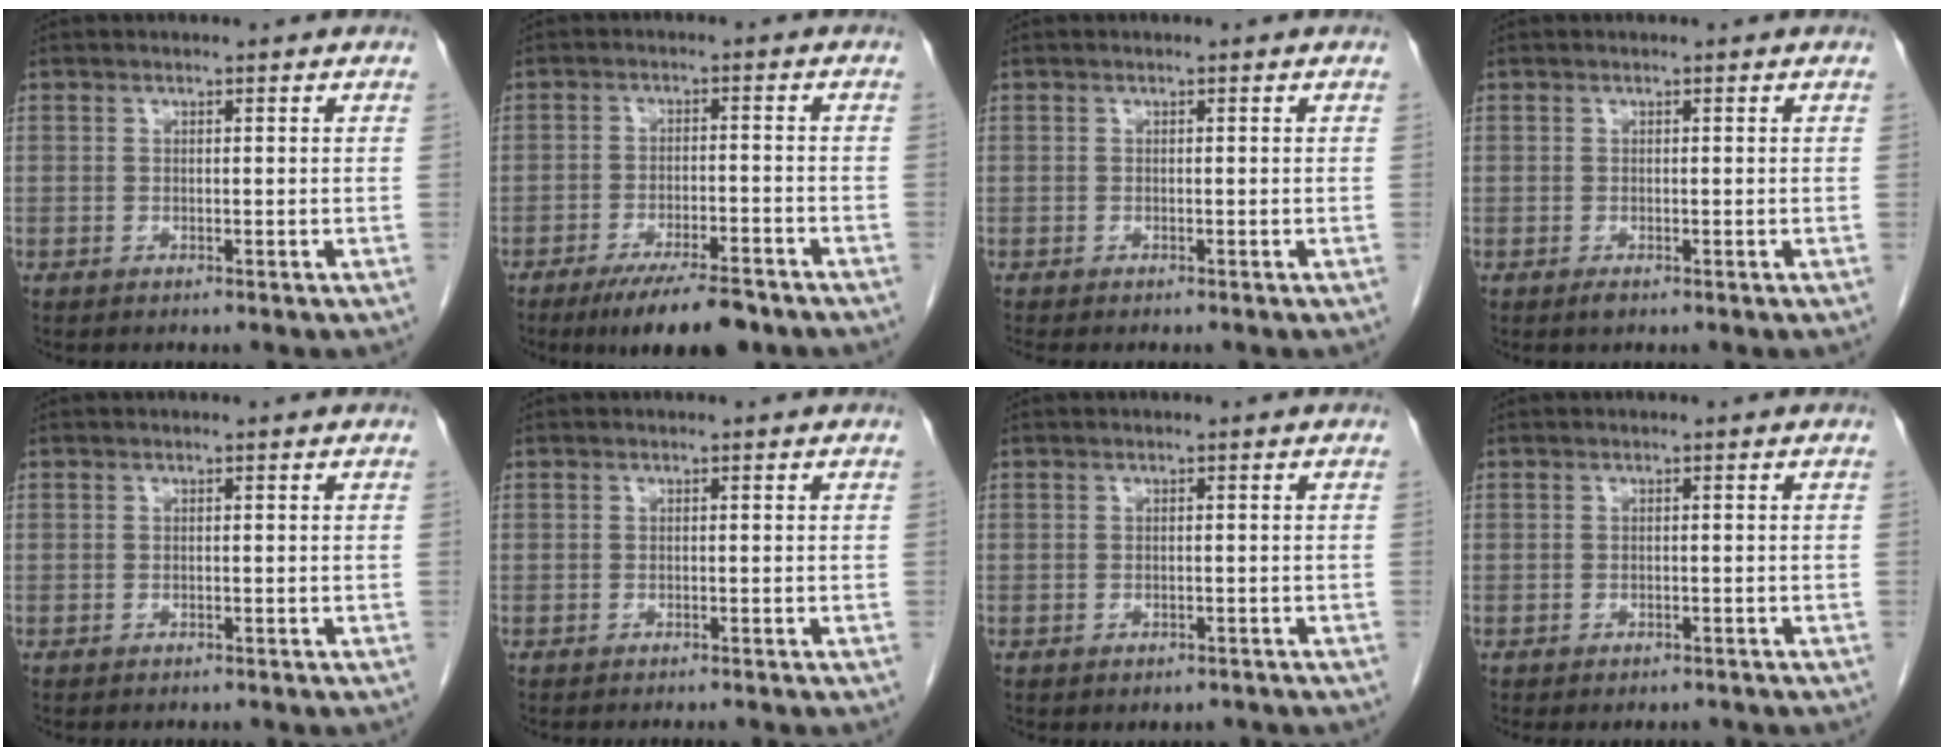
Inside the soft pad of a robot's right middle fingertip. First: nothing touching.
{"total": 9.7, "force": [-7.4, 2.0, 5.9], "torque": [-0.086, -0.015, -0.119]}
{"total": 2.4, "force": [-2.1, 0.4, 1.0], "torque": [-0.010, -0.003, -0.024]}
{"total": 0.7, "force": [-0.5, 0.2, 0.4], "torque": [-0.007, -0.001, -0.005]}
{"total": 3.0, "force": [-2.7, 0.8, 1.0], "torque": [-0.011, -0.003, -0.030]}
{"total": 3.1, "force": [-2.9, -0.1, 0.9], "torque": [-0.004, -0.005, -0.037]}
{"total": 1.9, "force": [-1.7, 1.0, 0.3], "torque": [-0.003, 0.001, -0.022]}
{"total": 3.3, "force": [-3.0, 1.2, 0.7], "torque": [-0.004, -0.001, -0.037]}